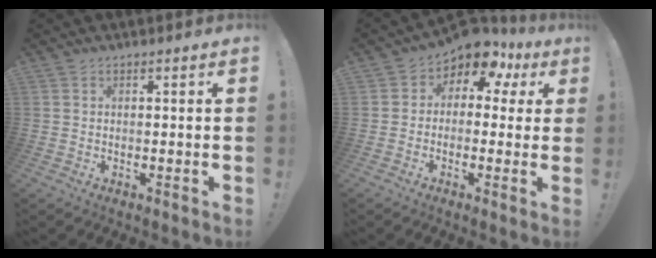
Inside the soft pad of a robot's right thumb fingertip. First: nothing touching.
{"total": 6.6, "force": [3.5, 4.1, 3.8], "torque": [-0.057, -0.035, 0.063]}